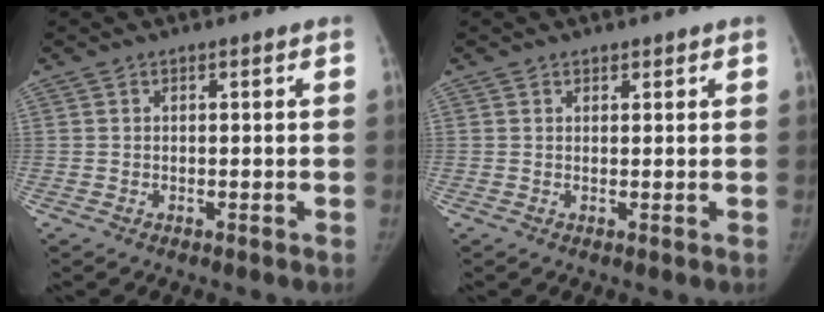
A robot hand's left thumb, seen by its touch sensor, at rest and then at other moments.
{"total": 0.9, "force": [0.7, 0.6, 0.0], "torque": [0.017, -0.004, 0.006]}